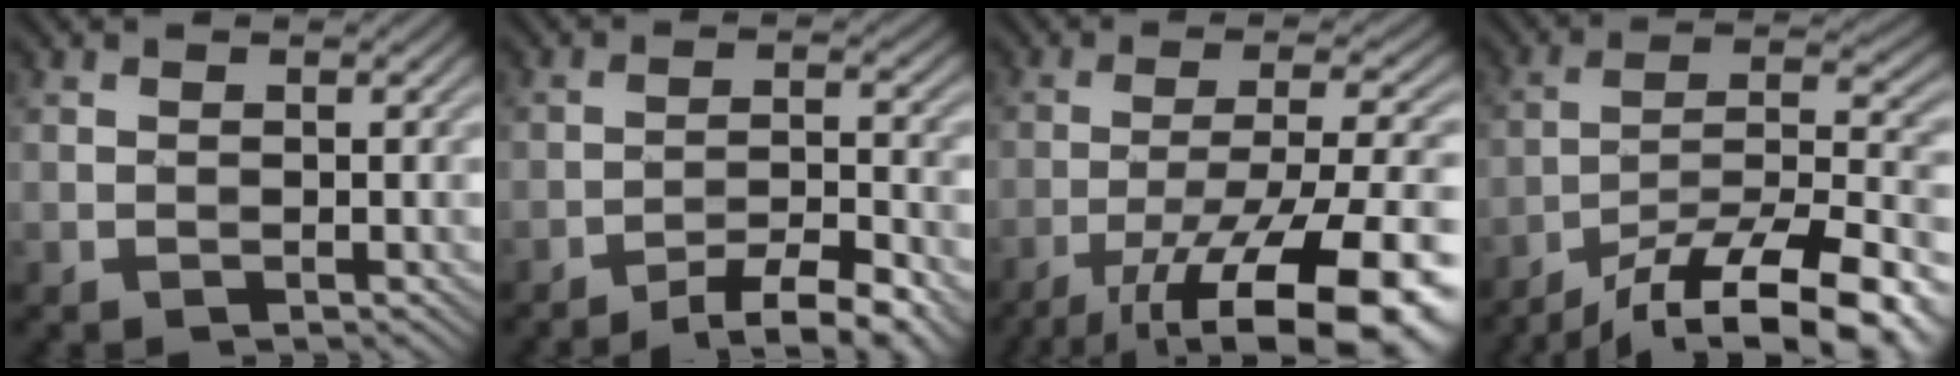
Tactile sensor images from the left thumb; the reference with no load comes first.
{"total": 6.6, "force": [-4.9, 1.2, 4.2], "torque": [-0.073, 0.011, -0.078]}
{"total": 16.5, "force": [-9.9, 4.5, 12.4], "torque": [-0.183, -0.018, -0.148]}
{"total": 16.5, "force": [-12.2, 4.7, 10.1], "torque": [-0.157, -0.011, -0.188]}